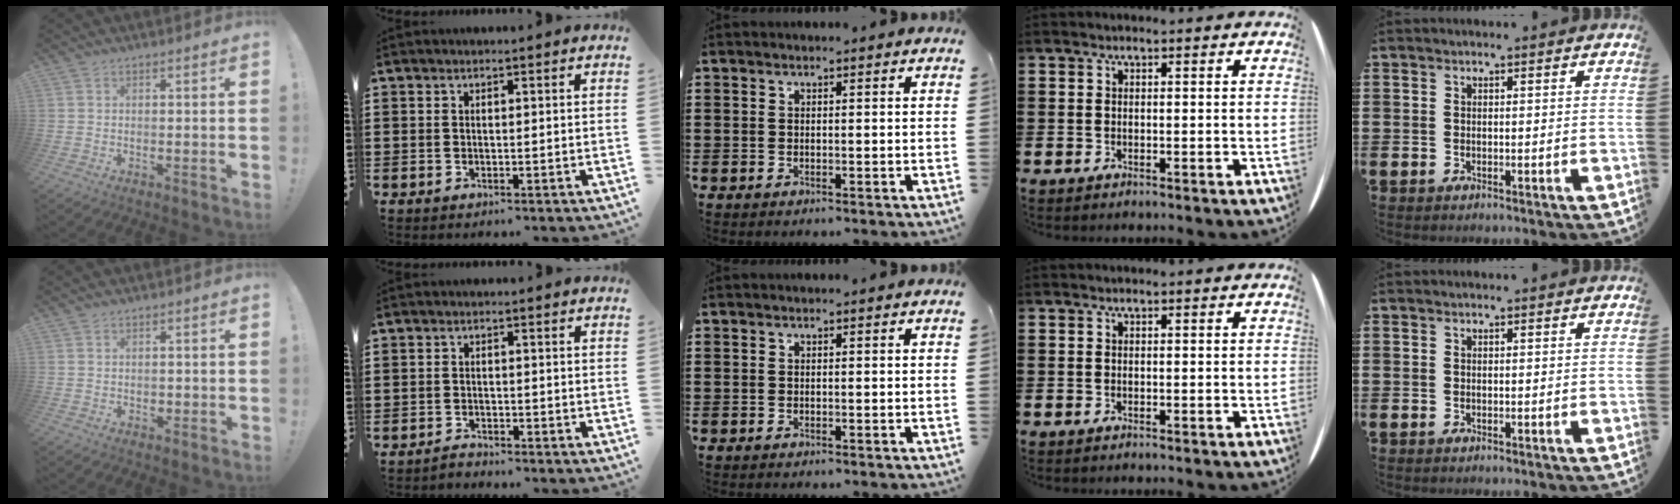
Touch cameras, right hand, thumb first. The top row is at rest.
{"thumb": {"total": 0.7, "force": [-0.1, 0.7, 0.0], "torque": [-0.003, 0.003, 0.000]}, "index": {"total": 1.3, "force": [-1.2, 0.3, -0.1], "torque": [-0.003, 0.006, -0.028]}}